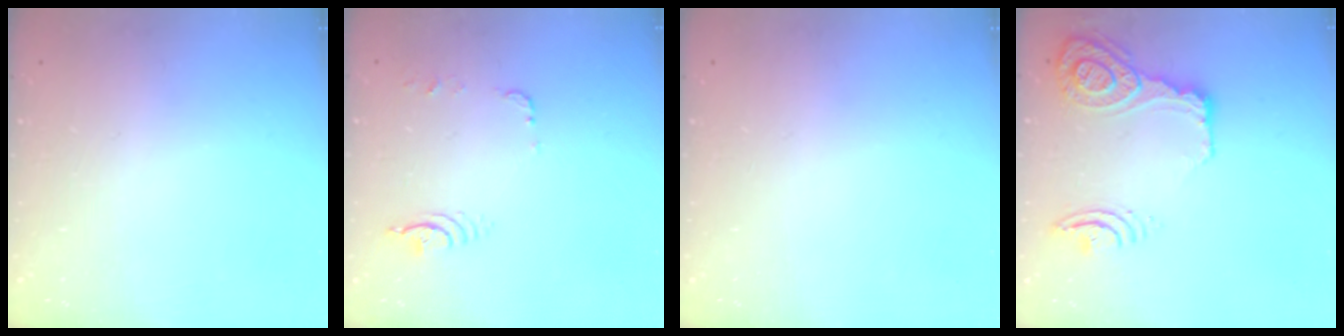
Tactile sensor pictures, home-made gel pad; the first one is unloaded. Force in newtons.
{"total": 5.2, "press": 5.1, "slide": 1.1}
{"total": 0.0}
{"total": 17.7, "press": 17.1, "slide": 4.4}